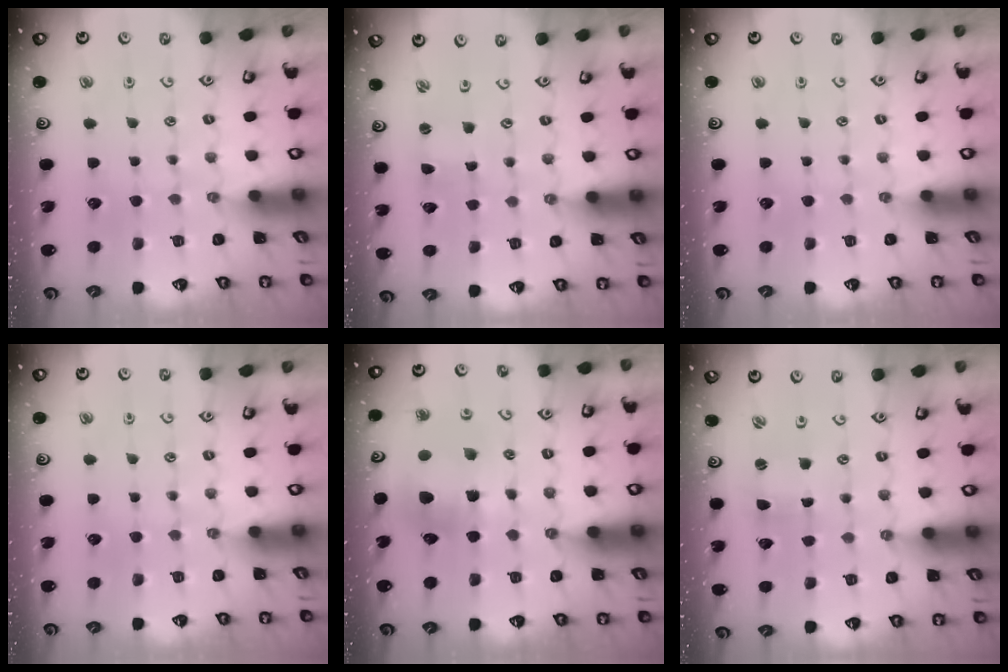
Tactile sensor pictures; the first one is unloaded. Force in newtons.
{"total": 0.0}
{"total": 0.0}
{"total": 0.0}
{"total": 8.4, "press": 8.4, "slide": 0.9}
{"total": 0.8, "press": 0.8, "slide": 0.2}